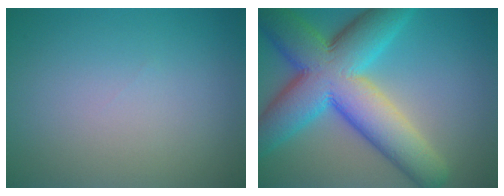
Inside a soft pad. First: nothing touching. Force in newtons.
{"total": 12.8, "press": 12.8, "slide": 0.3}